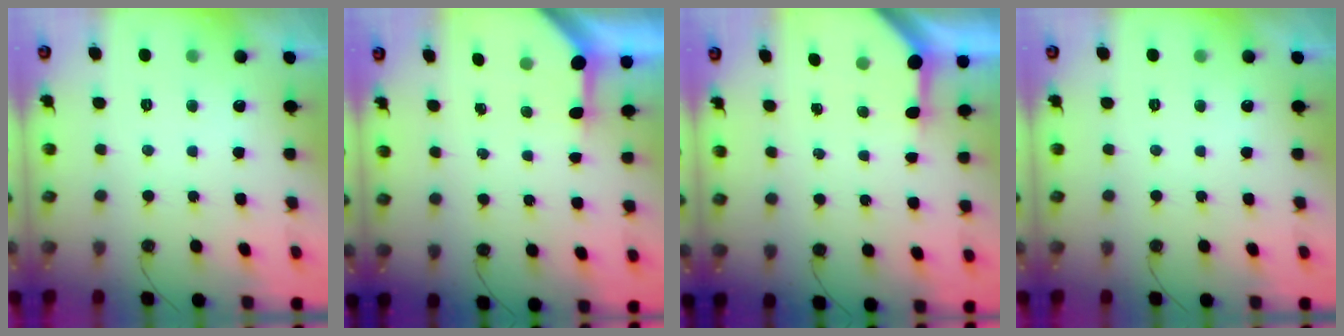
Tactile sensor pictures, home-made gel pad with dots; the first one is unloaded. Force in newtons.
{"total": 3.2, "press": 3.2, "slide": 0.3}
{"total": 3.4, "press": 3.4, "slide": 0.4}
{"total": 0.0}